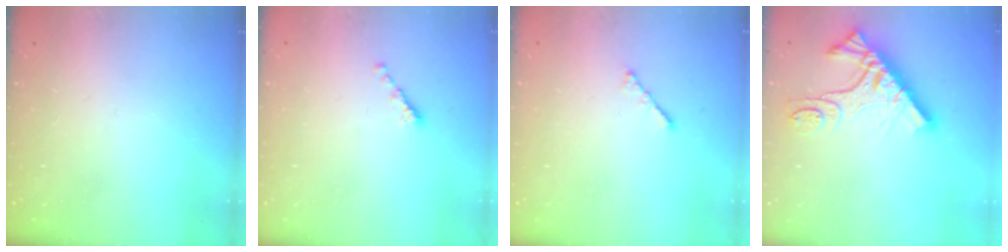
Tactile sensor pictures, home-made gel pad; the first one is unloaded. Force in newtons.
{"total": 0.0}
{"total": 1.7, "press": 1.6, "slide": 0.5}
{"total": 11.4, "press": 11.3, "slide": 1.3}